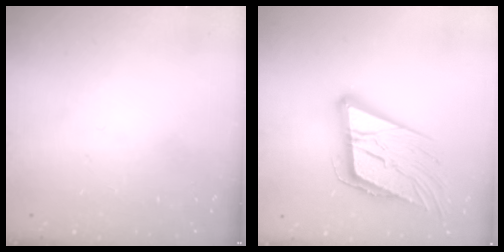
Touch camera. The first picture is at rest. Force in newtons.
{"total": 19.0, "press": 18.5, "slide": 4.3}